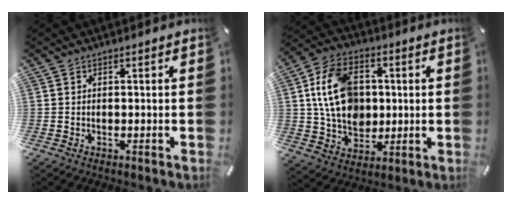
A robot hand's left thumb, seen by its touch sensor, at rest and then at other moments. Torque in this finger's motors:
{"motor_torque": [2.43, 2.58, 0.54, -0.29, 0.20]}